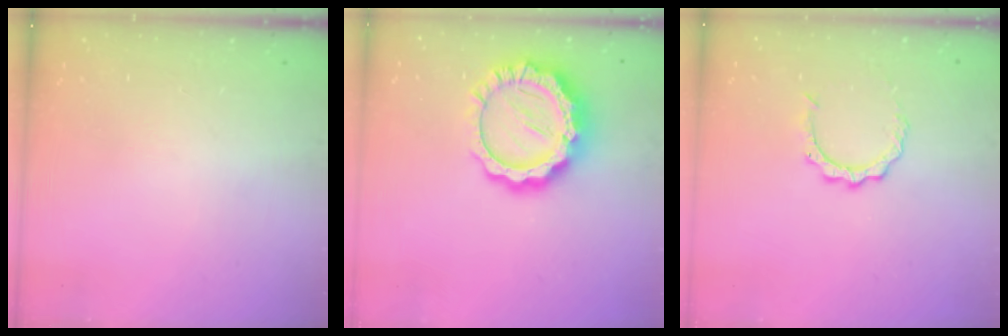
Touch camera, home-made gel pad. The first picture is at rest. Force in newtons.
{"total": 15.3, "press": 15.2, "slide": 1.2}
{"total": 4.5, "press": 4.5, "slide": 0.3}